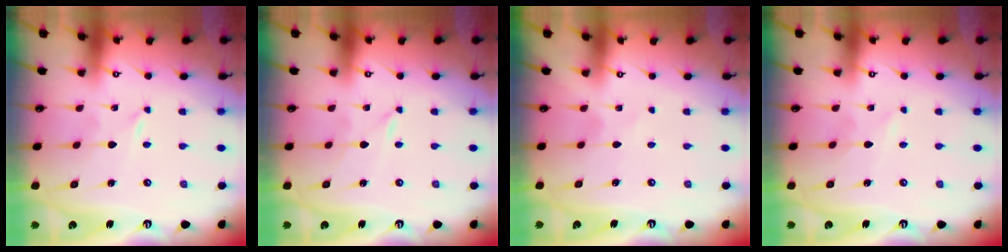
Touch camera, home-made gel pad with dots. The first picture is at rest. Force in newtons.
{"total": 0.0}
{"total": 0.7, "press": 0.7, "slide": 0.1}
{"total": 0.8, "press": 0.8, "slide": 0.1}